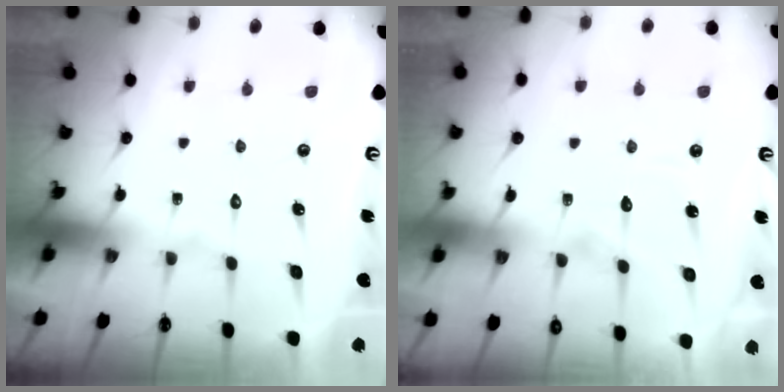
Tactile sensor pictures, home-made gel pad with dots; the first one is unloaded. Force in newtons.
{"total": 6.3, "press": 6.3, "slide": 0.6}